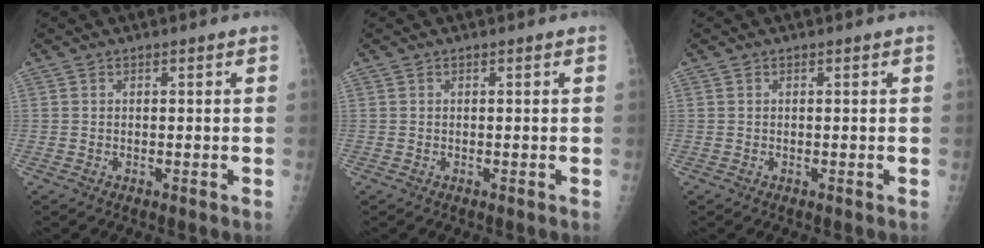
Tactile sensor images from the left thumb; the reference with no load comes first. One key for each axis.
{"total": 0.0}
{"total": 0.0}